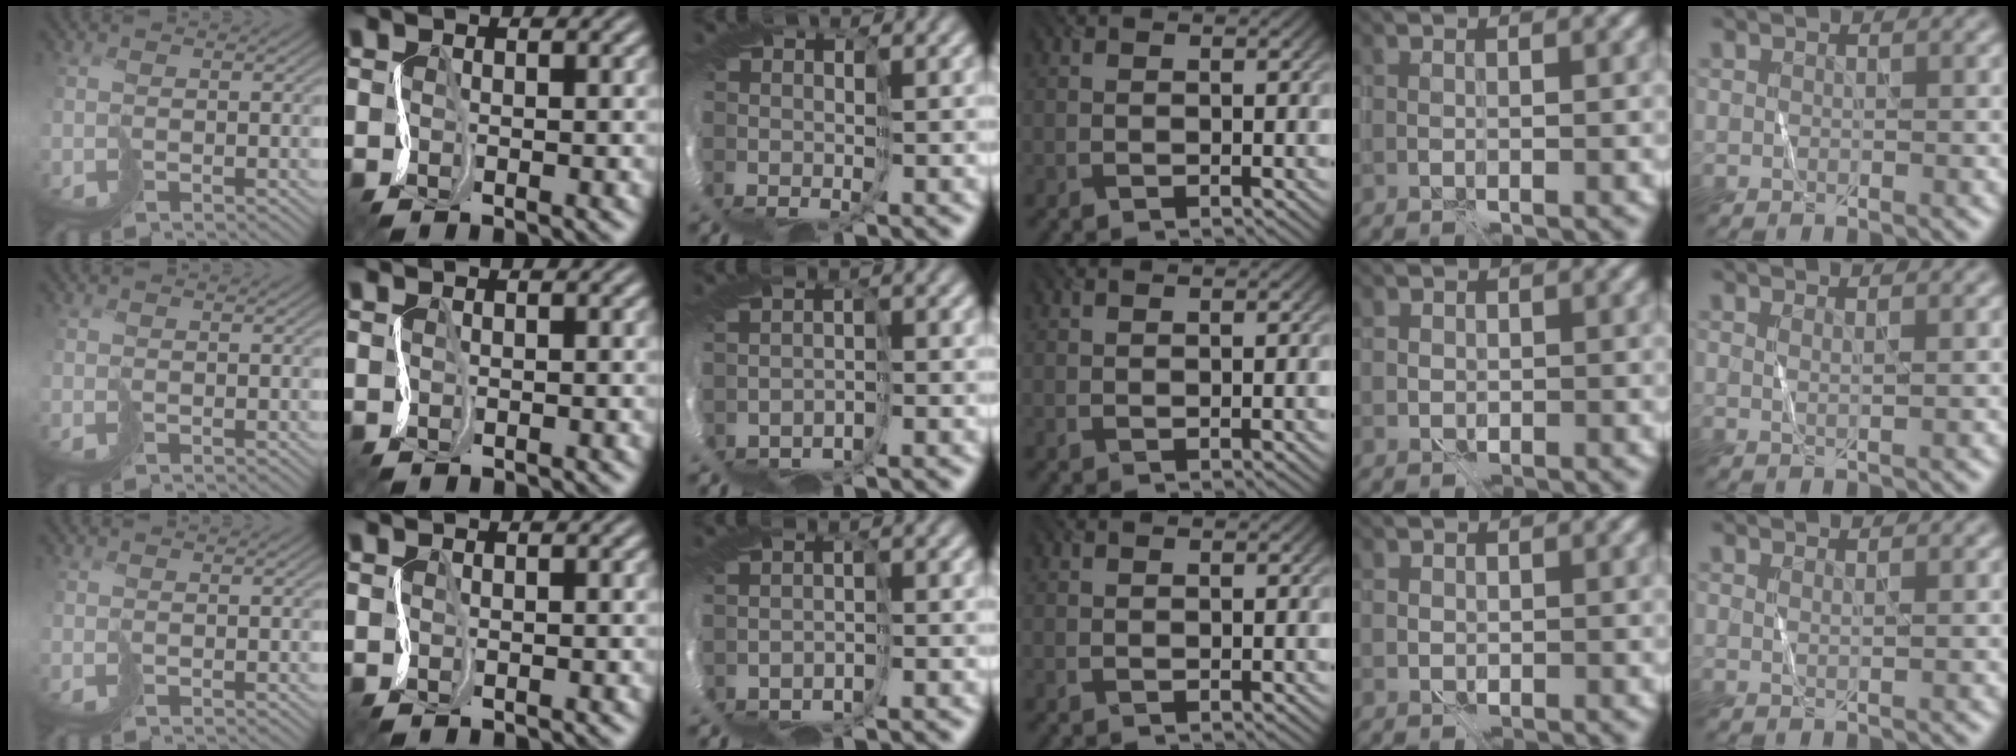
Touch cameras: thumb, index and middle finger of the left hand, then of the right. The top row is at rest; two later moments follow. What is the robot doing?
{"motion": "cut", "object": "paper bag"}